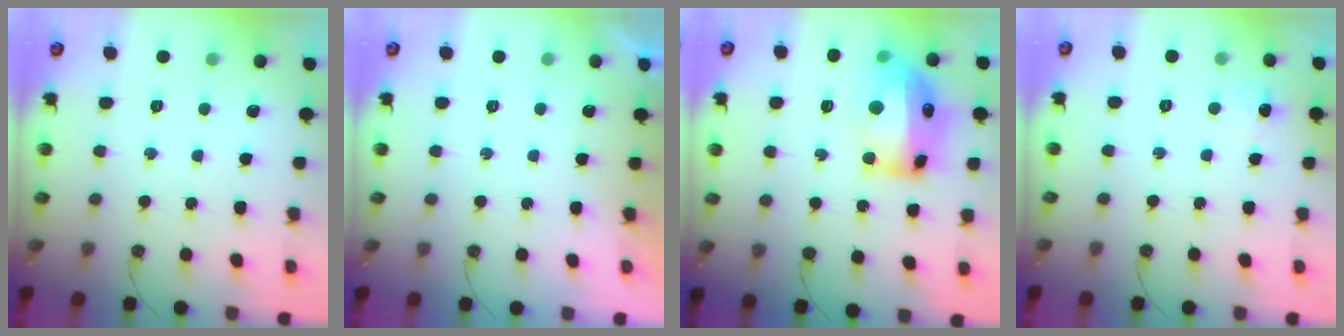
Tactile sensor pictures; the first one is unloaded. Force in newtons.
{"total": 0.0}
{"total": 16.5, "press": 16.4, "slide": 1.6}
{"total": 3.6, "press": 3.5, "slide": 0.7}